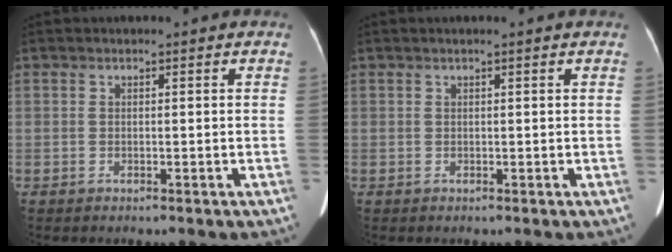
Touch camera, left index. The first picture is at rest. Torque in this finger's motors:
{"motor_torque": [0.07, 0.12, -0.01, -0.01]}